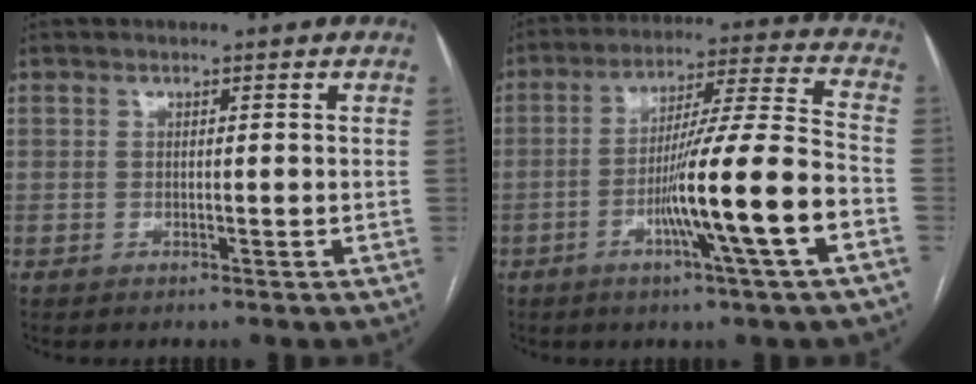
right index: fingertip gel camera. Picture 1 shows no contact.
{"total": 14.8, "force": [-5.3, -1.2, 13.8], "torque": [-0.233, -0.002, -0.090]}